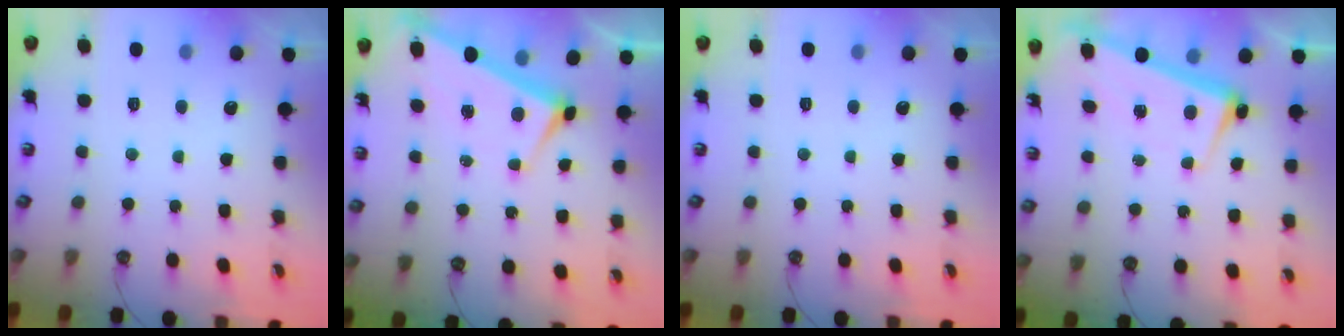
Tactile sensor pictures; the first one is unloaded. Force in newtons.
{"total": 3.9, "press": 3.9, "slide": 0.2}
{"total": 0.0}
{"total": 2.6, "press": 2.4, "slide": 0.9}